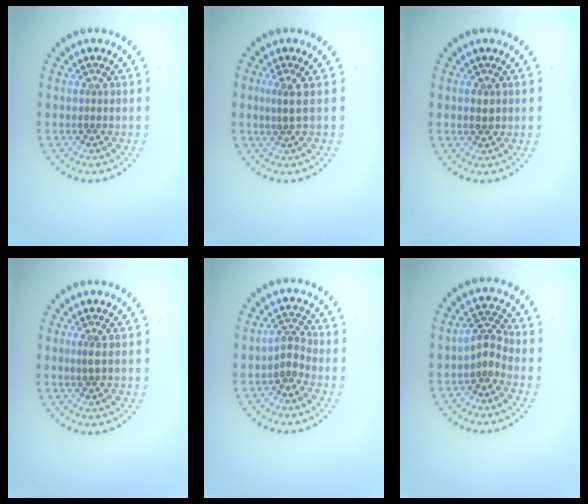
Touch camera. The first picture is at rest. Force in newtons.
{"total": 1.2, "press": 0.9, "slide": 0.8}
{"total": 1.0, "press": 1.0, "slide": 0.1}
{"total": 0.9, "press": 0.5, "slide": 0.8}
{"total": 1.8, "press": 1.3, "slide": 1.2}
{"total": 2.1, "press": 1.5, "slide": 1.4}